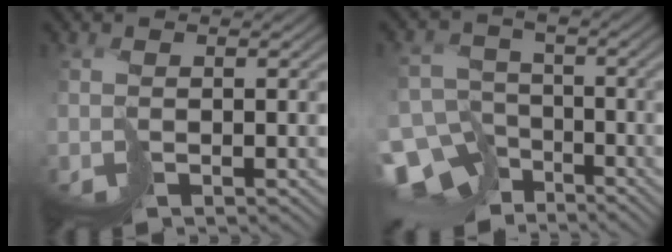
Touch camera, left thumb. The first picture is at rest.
{"total": 11.1, "force": [-8.3, 6.8, 3.0], "torque": [-0.078, -0.027, -0.134]}